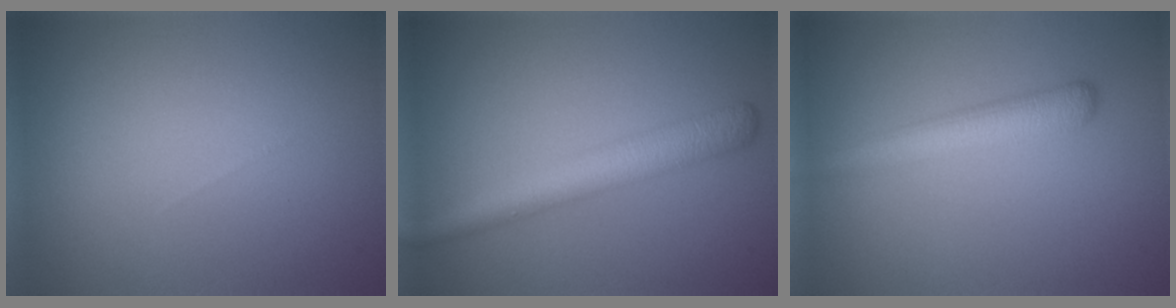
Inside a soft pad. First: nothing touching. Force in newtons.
{"total": 4.2, "press": 4.2, "slide": 0.1}
{"total": 3.6, "press": 3.6, "slide": 0.2}